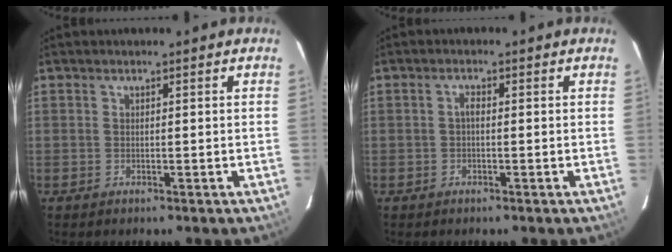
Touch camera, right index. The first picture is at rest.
{"total": 1.1, "force": [-0.2, 0.5, 1.0], "torque": [-0.018, 0.006, -0.006]}